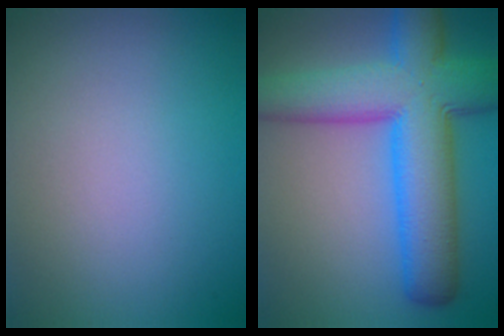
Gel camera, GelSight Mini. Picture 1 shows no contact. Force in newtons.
{"total": 11.1, "press": 11.1, "slide": 0.3}